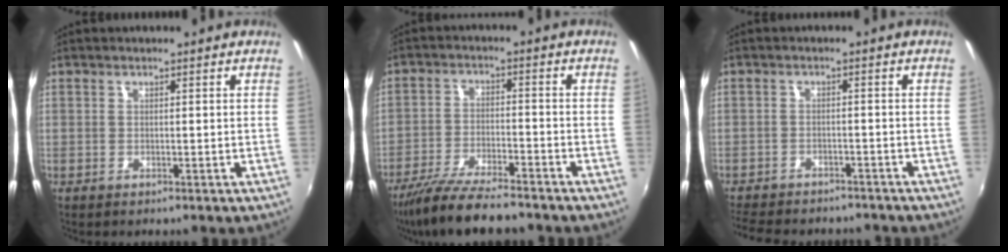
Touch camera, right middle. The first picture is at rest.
{"total": 12.3, "force": [-10.5, 1.9, 6.0], "torque": [-0.137, -0.025, -0.185]}
{"total": 12.2, "force": [-10.6, 4.1, 4.5], "torque": [-0.113, -0.017, -0.157]}